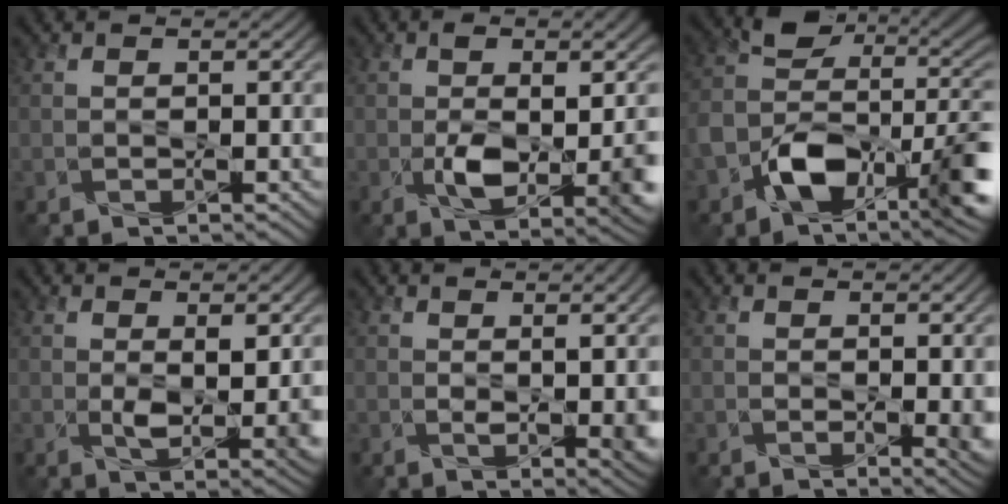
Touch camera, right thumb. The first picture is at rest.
{"total": 9.5, "force": [-0.8, 4.2, 8.5], "torque": [-0.144, -0.018, -0.001]}
{"total": 13.8, "force": [-5.4, 8.1, 9.8], "torque": [-0.168, -0.023, -0.098]}
{"total": 4.8, "force": [0.5, 1.6, 4.5], "torque": [-0.080, -0.011, 0.015]}
{"total": 5.3, "force": [0.9, 1.5, 5.0], "torque": [-0.063, -0.004, 0.019]}
{"total": 3.2, "force": [0.3, 0.8, 3.1], "torque": [-0.045, -0.003, 0.007]}